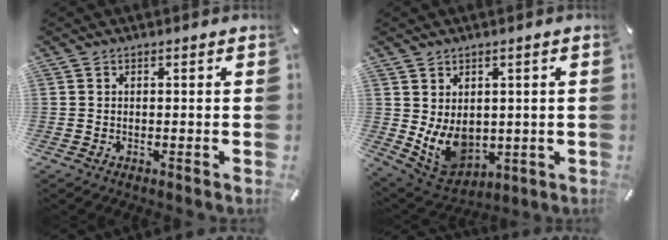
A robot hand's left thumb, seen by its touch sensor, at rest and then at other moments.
{"total": 9.2, "force": [0.4, 7.7, 5.0], "torque": [-0.102, -0.019, 0.014]}